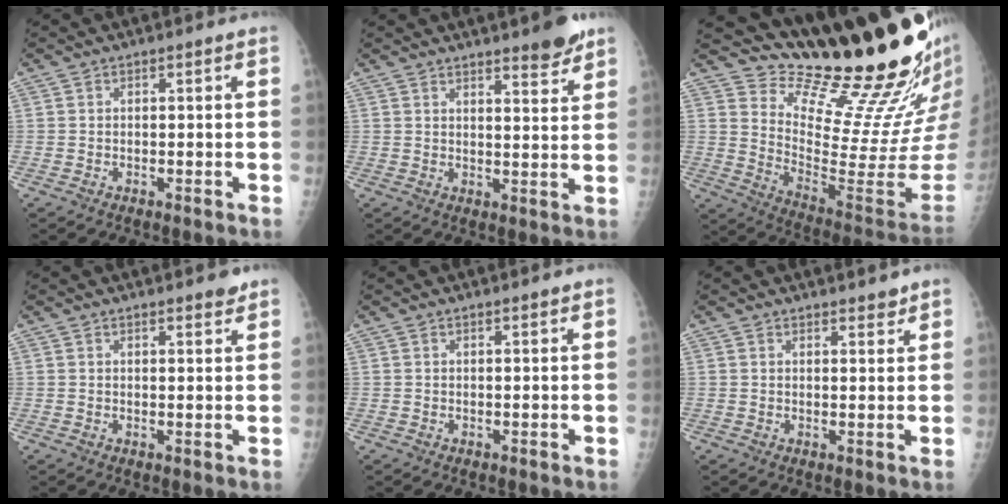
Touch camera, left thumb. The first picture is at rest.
{"total": 5.8, "force": [4.6, 1.0, 3.4], "torque": [-0.032, -0.034, 0.062]}
{"total": 26.0, "force": [22.5, 4.8, 12.2], "torque": [-0.146, -0.187, 0.325]}
{"total": 2.5, "force": [2.2, 0.6, 1.1], "torque": [-0.004, -0.012, 0.028]}
{"total": 0.7, "force": [0.6, 0.1, 0.3], "torque": [-0.005, -0.004, 0.011]}
{"total": 2.6, "force": [2.4, 0.8, 0.7], "torque": [0.006, -0.014, 0.032]}